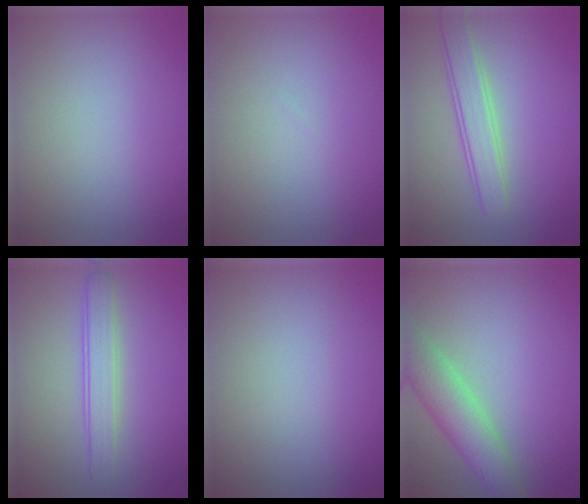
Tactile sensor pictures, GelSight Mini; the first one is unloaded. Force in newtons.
{"total": 0.0}
{"total": 3.1, "press": 3.1, "slide": 0.0}
{"total": 2.7, "press": 2.7, "slide": 0.1}
{"total": 0.0}
{"total": 5.2, "press": 5.2, "slide": 0.2}